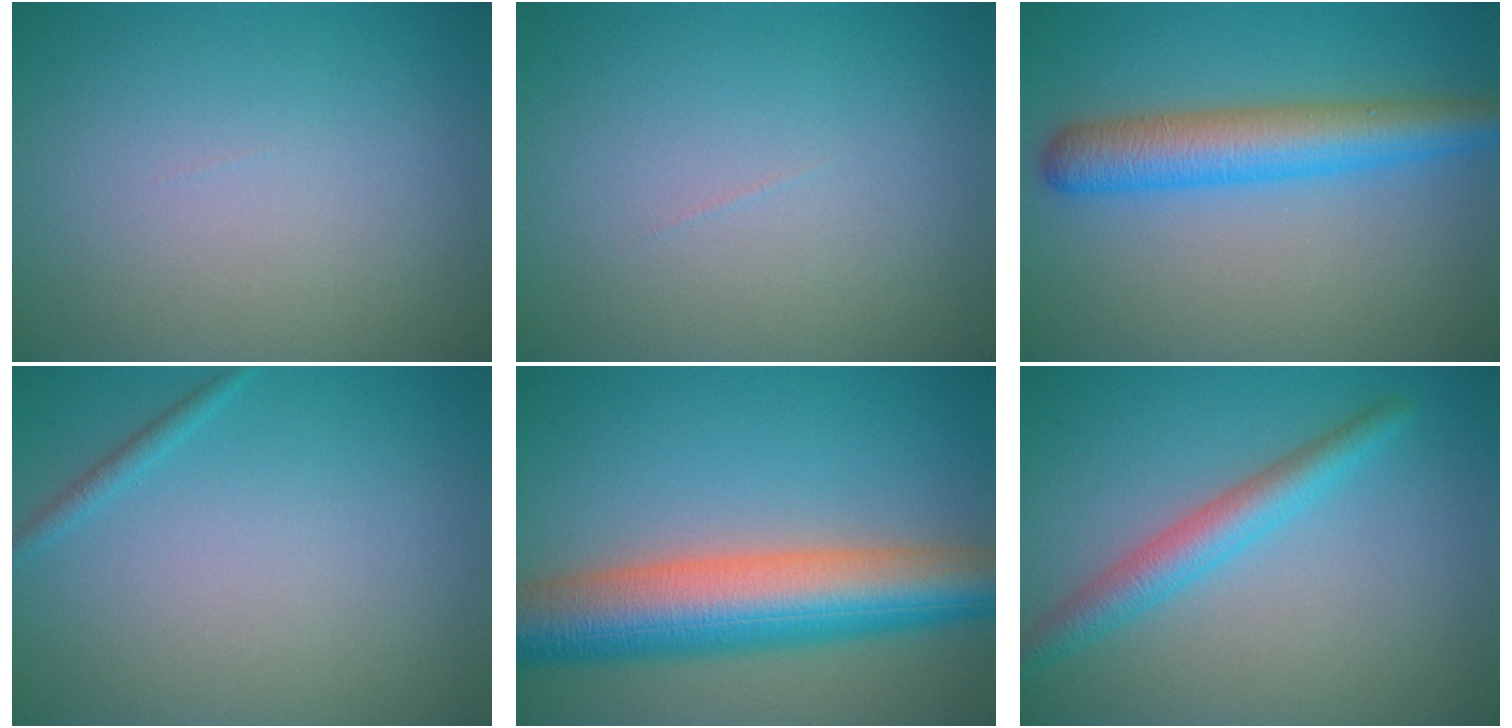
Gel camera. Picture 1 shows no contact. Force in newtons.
{"total": 0.0}
{"total": 5.7, "press": 5.7, "slide": 0.1}
{"total": 0.9, "press": 0.9, "slide": 0.1}
{"total": 10.8, "press": 10.8, "slide": 0.4}
{"total": 3.3, "press": 3.3, "slide": 0.2}